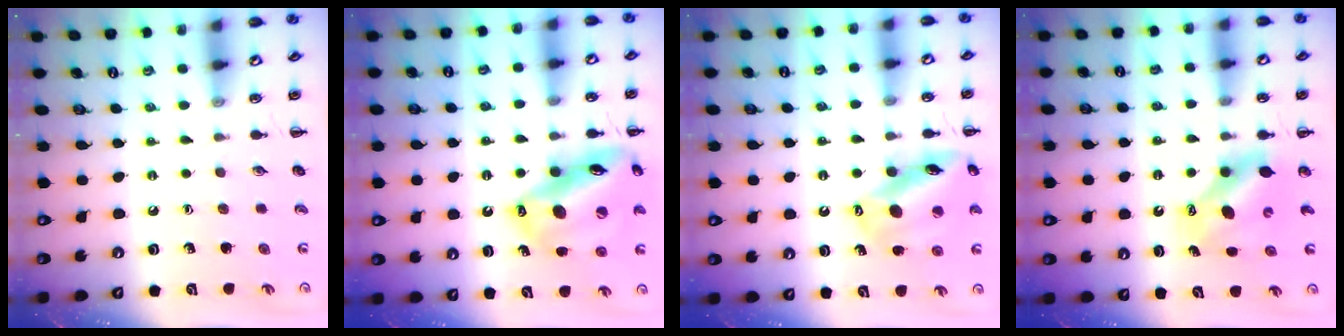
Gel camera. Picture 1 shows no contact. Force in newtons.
{"total": 19.1, "press": 18.5, "slide": 4.6}
{"total": 15.1, "press": 14.7, "slide": 3.4}
{"total": 7.5, "press": 7.3, "slide": 1.4}